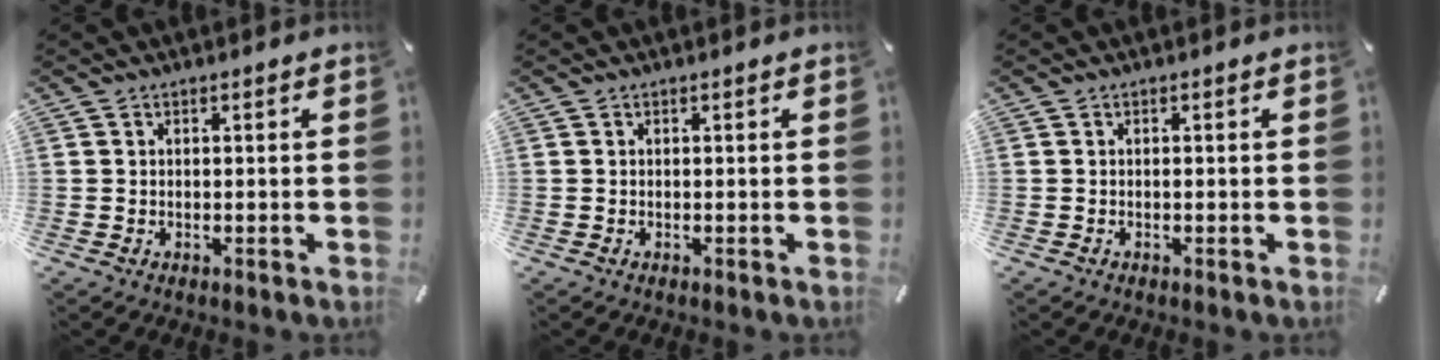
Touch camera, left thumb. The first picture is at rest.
{"total": 0.0}
{"total": 0.0}